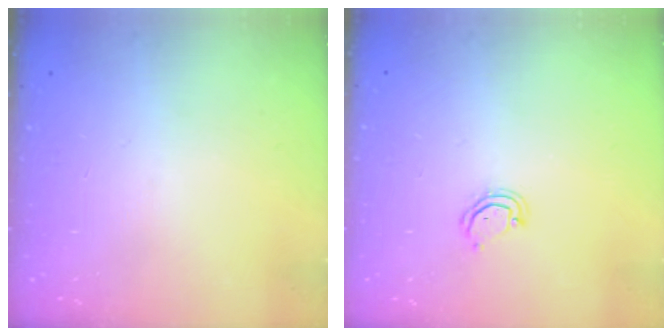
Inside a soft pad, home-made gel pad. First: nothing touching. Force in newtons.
{"total": 4.0, "press": 4.0, "slide": 0.3}